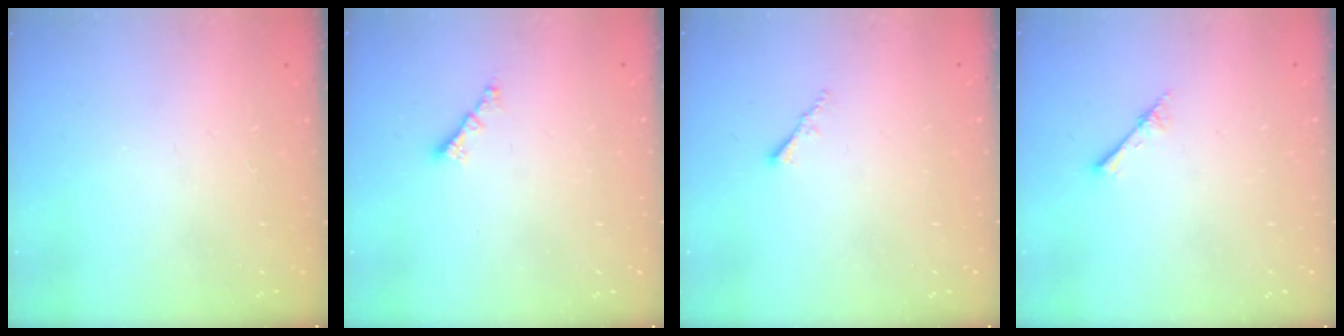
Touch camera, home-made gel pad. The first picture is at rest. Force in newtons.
{"total": 2.0, "press": 2.0, "slide": 0.4}
{"total": 1.2, "press": 1.1, "slide": 0.4}
{"total": 3.2, "press": 3.2, "slide": 0.4}